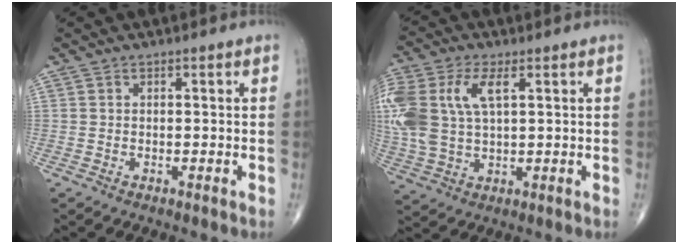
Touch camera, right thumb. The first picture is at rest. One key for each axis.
{"total": 17.0, "fx": 4.5, "fy": 9.5, "fz": 13.4, "tx": -0.339, "ty": 0.011, "tz": 0.088}